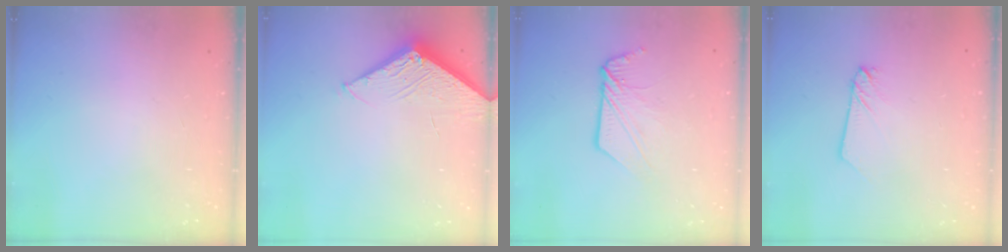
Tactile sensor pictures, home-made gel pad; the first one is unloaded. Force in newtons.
{"total": 6.1, "press": 6.1, "slide": 0.5}
{"total": 8.3, "press": 8.3, "slide": 0.3}
{"total": 2.2, "press": 2.2, "slide": 0.1}